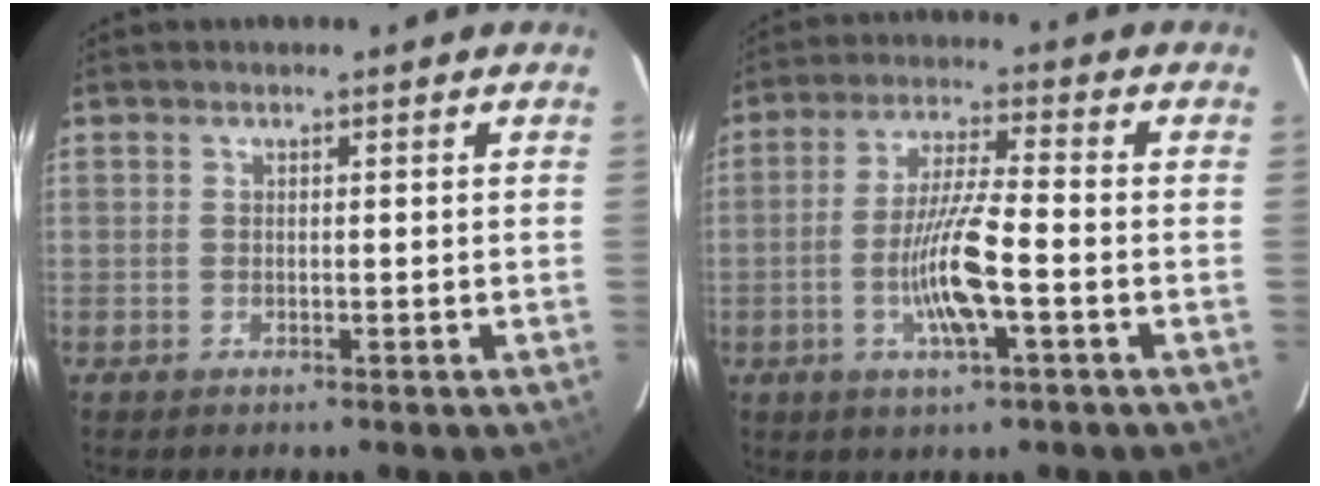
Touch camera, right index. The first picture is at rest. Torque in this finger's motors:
{"motor_torque": [0.20, -0.22, 0.22, 0.14]}